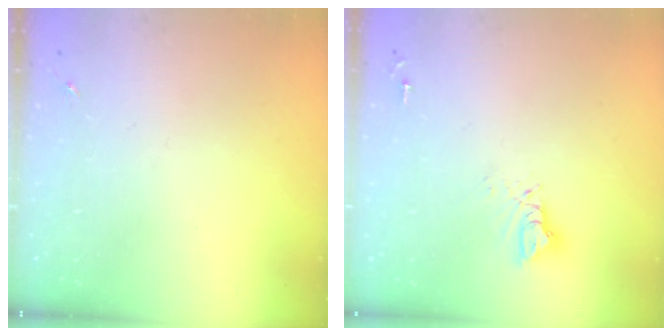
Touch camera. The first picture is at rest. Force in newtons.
{"total": 7.3, "press": 7.3, "slide": 0.7}